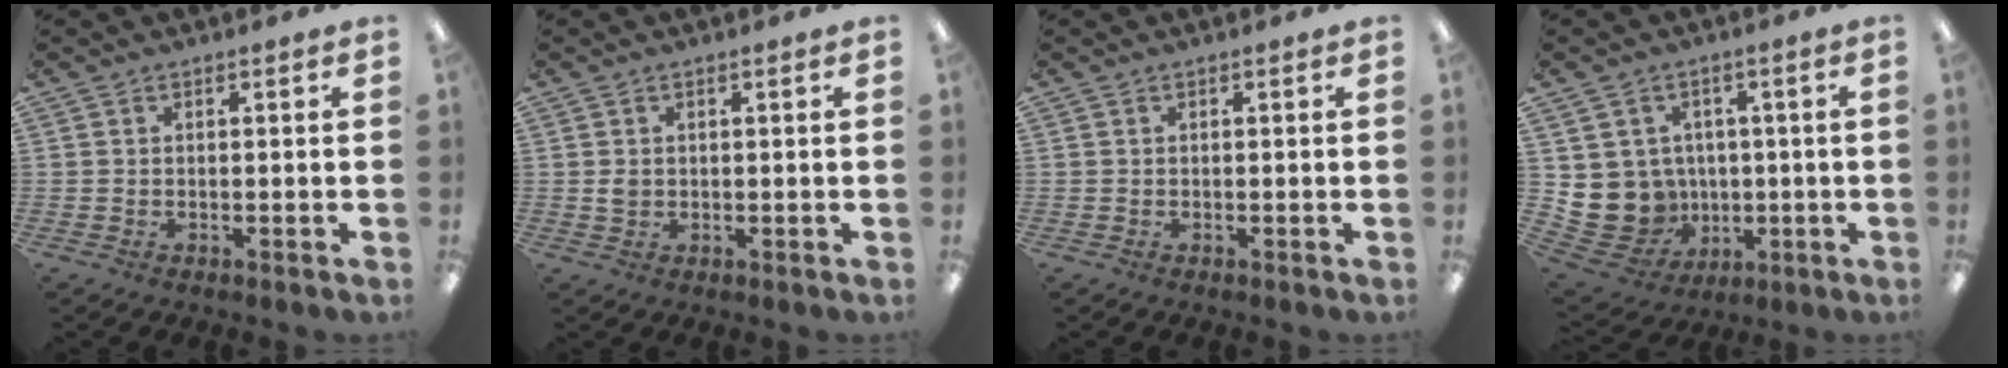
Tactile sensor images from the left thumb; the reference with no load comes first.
{"total": 1.5, "force": [0.2, 1.3, 0.5], "torque": [-0.014, 0.004, 0.003]}
{"total": 0.0}
{"total": 8.4, "force": [-0.2, 8.3, 1.0], "torque": [-0.060, -0.013, 0.008]}